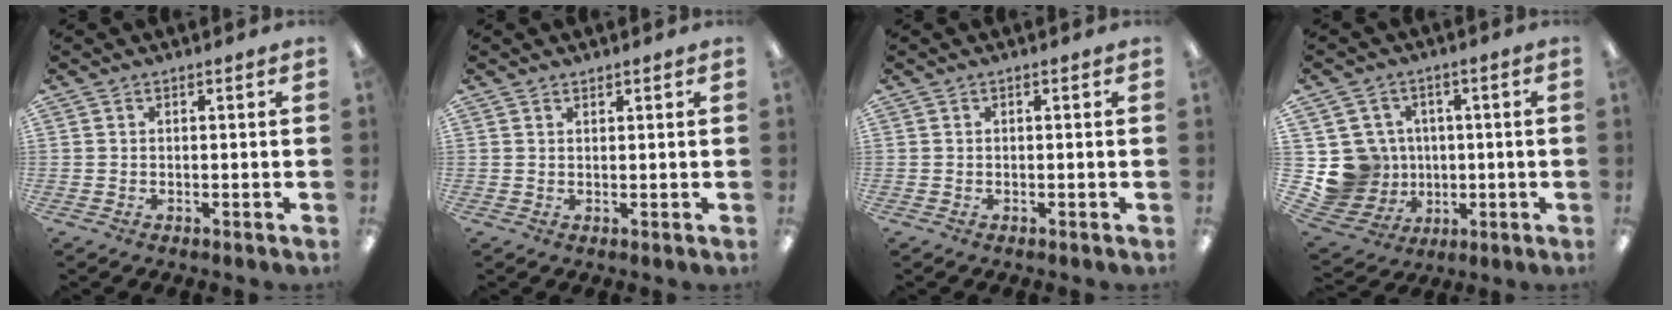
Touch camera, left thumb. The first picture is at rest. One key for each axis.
{"total": 1.0, "fx": 0.9, "fy": 0.3, "fz": 0.1, "tx": -0.002, "ty": -0.002, "tz": 0.018}
{"total": 0.0}
{"total": 11.5, "fx": 0.0, "fy": 11.2, "fz": 2.6, "tx": -0.084, "ty": 0.002, "tz": 0.015}